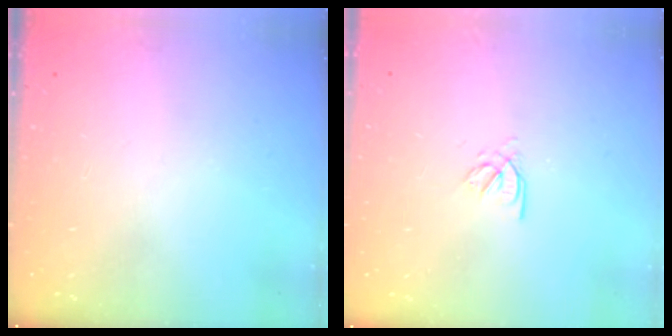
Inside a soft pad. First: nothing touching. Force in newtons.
{"total": 2.2, "press": 2.2, "slide": 0.4}